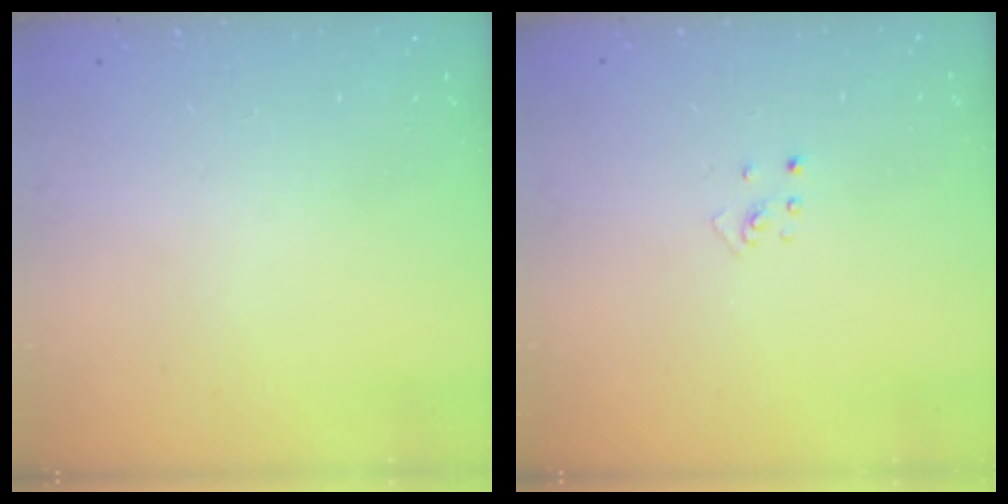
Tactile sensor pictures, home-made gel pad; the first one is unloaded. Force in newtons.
{"total": 2.0, "press": 2.0, "slide": 0.3}